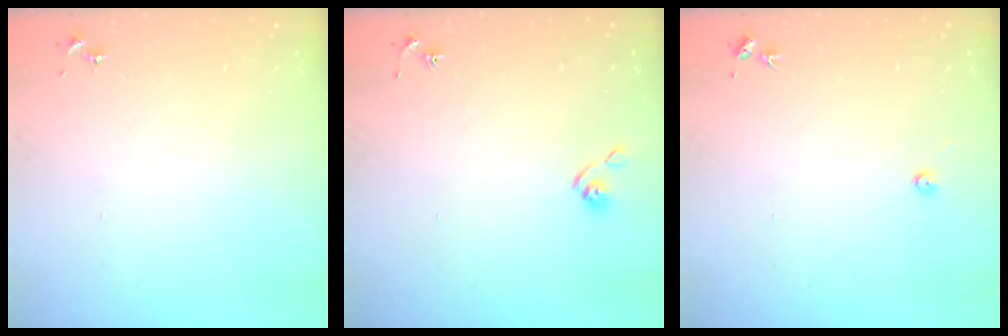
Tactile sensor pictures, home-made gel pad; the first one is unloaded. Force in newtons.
{"total": 5.5, "press": 5.4, "slide": 0.5}
{"total": 4.1, "press": 4.1, "slide": 0.4}